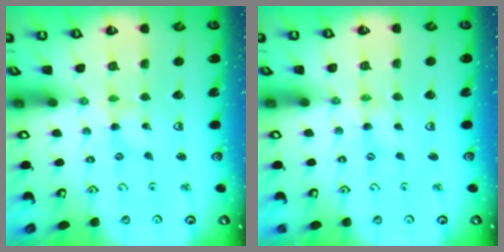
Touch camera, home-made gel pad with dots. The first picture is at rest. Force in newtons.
{"total": 1.7, "press": 1.7, "slide": 0.2}